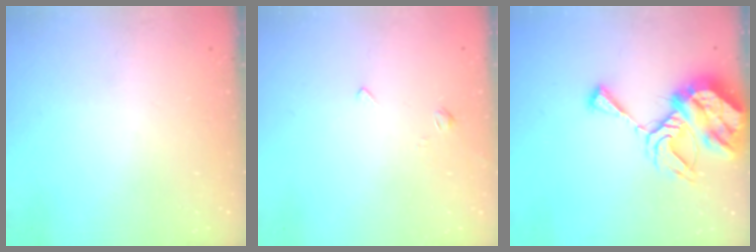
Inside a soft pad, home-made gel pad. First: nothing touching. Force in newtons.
{"total": 2.2, "press": 2.2, "slide": 0.5}
{"total": 12.8, "press": 12.8, "slide": 1.2}